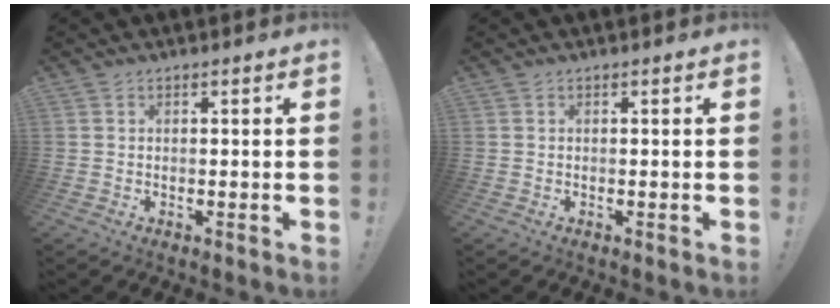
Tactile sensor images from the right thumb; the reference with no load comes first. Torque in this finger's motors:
{"motor_torque": [-0.01, -0.01, 0.03, 0.03, 0.00]}